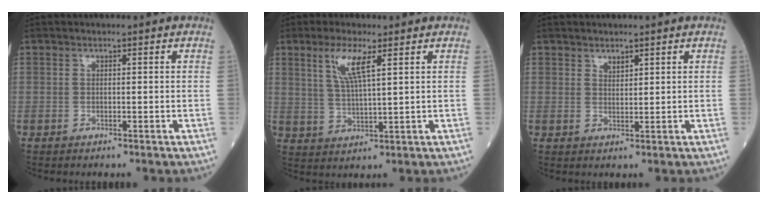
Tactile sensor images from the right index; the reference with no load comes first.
{"total": 6.0, "force": [3.0, 0.6, 5.2], "torque": [-0.111, -0.001, 0.063]}
{"total": 1.4, "force": [1.2, 0.5, 0.6], "torque": [-0.011, -0.001, 0.025]}